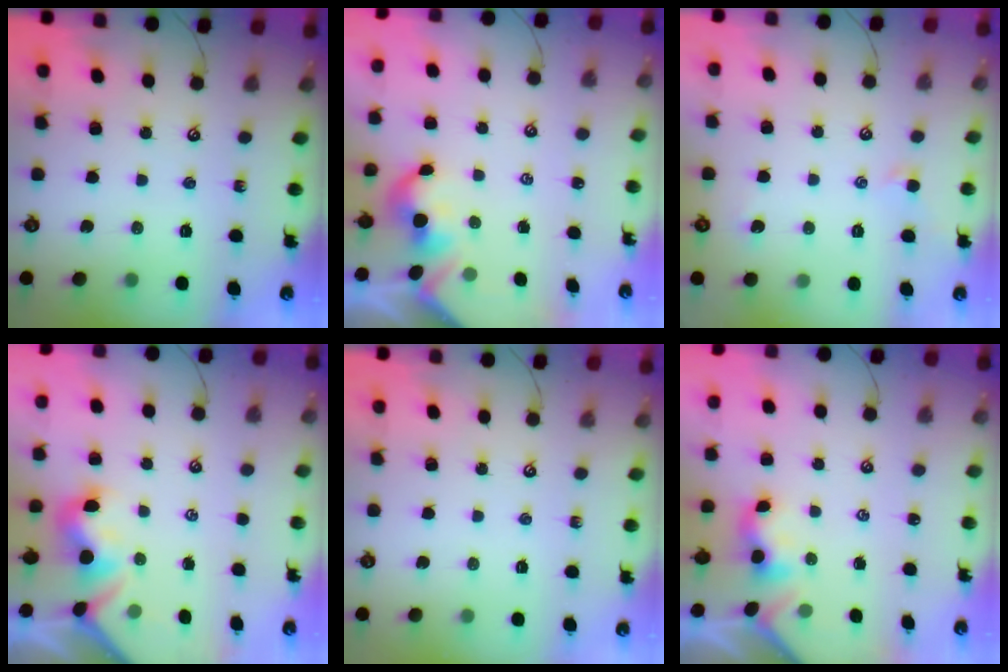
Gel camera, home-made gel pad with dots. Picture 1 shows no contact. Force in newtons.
{"total": 2.3, "press": 2.2, "slide": 0.3}
{"total": 0.7, "press": 0.1, "slide": 0.7}
{"total": 2.2, "press": 2.1, "slide": 0.7}
{"total": 0.0}
{"total": 0.5, "press": 0.4, "slide": 0.4}